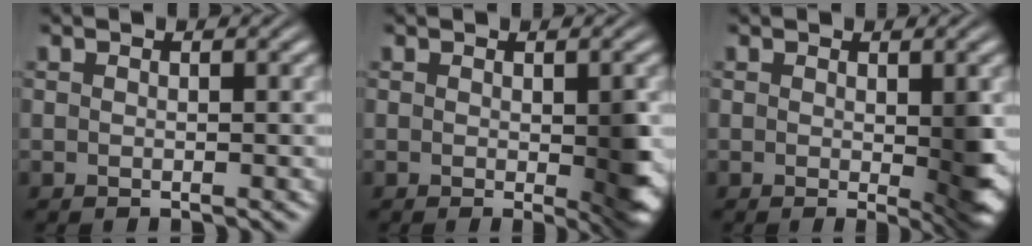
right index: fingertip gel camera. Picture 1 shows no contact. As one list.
[{"total": 3.1, "force": [-0.3, 1.0, 2.9], "torque": [-0.033, -0.014, -0.003]}, {"total": 3.4, "force": [-0.2, 1.0, 3.2], "torque": [-0.038, -0.018, 0.000]}]